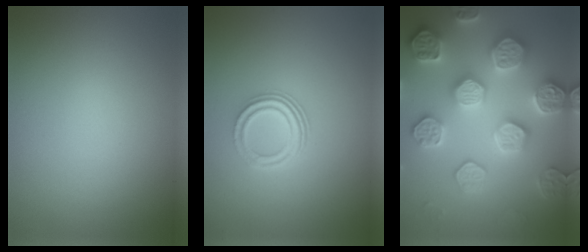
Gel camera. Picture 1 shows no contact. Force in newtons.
{"total": 2.9, "press": 2.1, "slide": 2.0}
{"total": 7.9, "press": 7.7, "slide": 1.7}